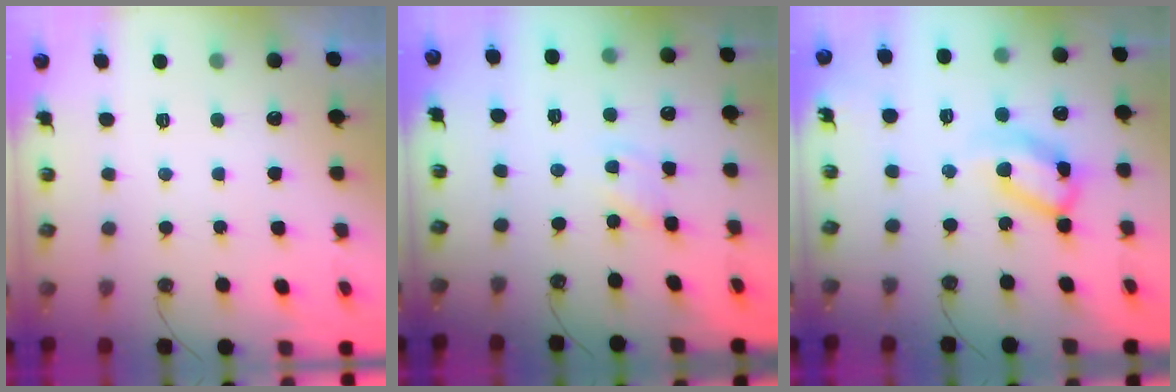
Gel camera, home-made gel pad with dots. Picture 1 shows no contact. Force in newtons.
{"total": 1.5, "press": 1.4, "slide": 0.2}
{"total": 14.8, "press": 14.8, "slide": 1.1}